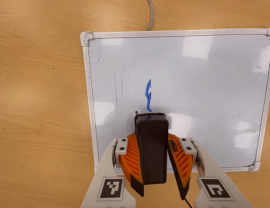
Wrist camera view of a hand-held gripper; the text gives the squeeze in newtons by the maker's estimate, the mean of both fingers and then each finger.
{"total": 9.2, "left": 9.5, "right": 8.9}